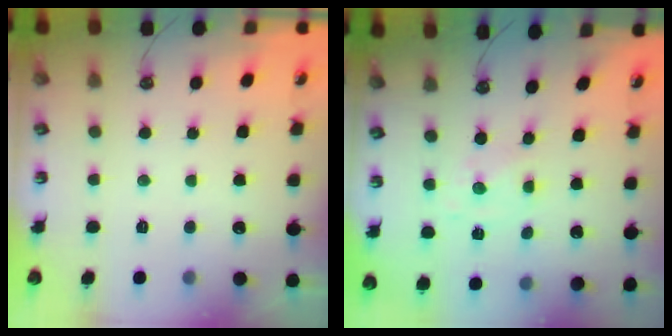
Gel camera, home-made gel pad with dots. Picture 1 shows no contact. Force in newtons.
{"total": 1.1, "press": 1.1, "slide": 0.2}